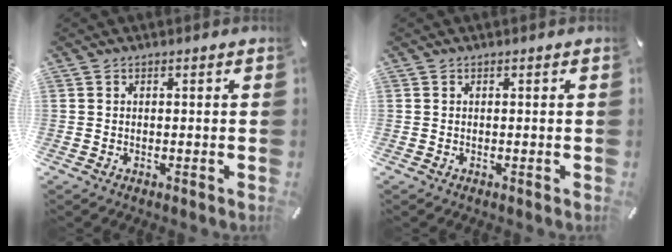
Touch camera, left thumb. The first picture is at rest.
{"total": 0.0}